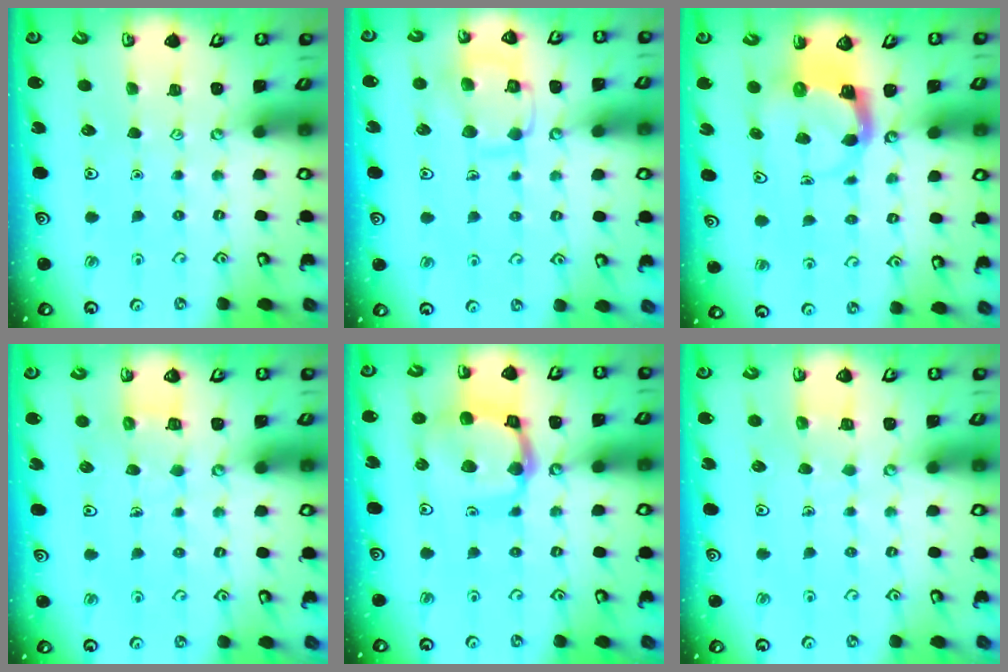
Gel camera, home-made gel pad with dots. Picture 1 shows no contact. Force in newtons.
{"total": 12.5, "press": 12.4, "slide": 0.9}
{"total": 3.8, "press": 3.8, "slide": 0.2}
{"total": 5.9, "press": 5.9, "slide": 0.3}
{"total": 14.1, "press": 14.1, "slide": 1.5}
{"total": 4.0, "press": 4.0, "slide": 0.2}